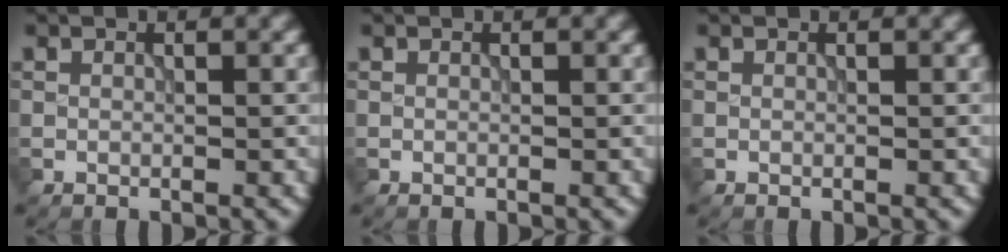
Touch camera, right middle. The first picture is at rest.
{"total": 0.0}
{"total": 0.0}